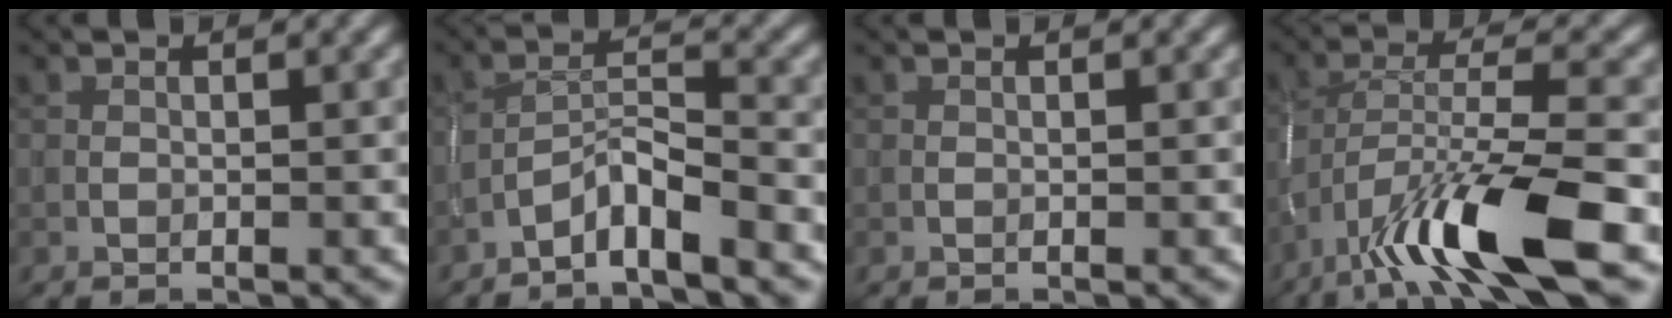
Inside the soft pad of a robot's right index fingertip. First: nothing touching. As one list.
[{"total": 3.2, "force": [-2.6, 0.2, 1.8], "torque": [-0.034, 0.014, -0.054]}, {"total": 0.0}, {"total": 10.6, "force": [-6.1, 2.3, 8.3], "torque": [-0.148, 0.006, -0.113]}]